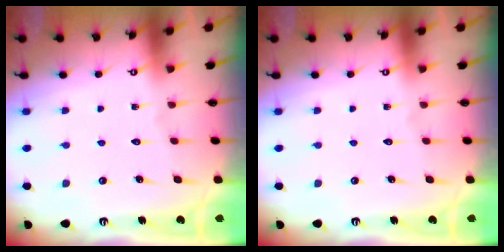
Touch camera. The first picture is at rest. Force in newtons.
{"total": 0.0}